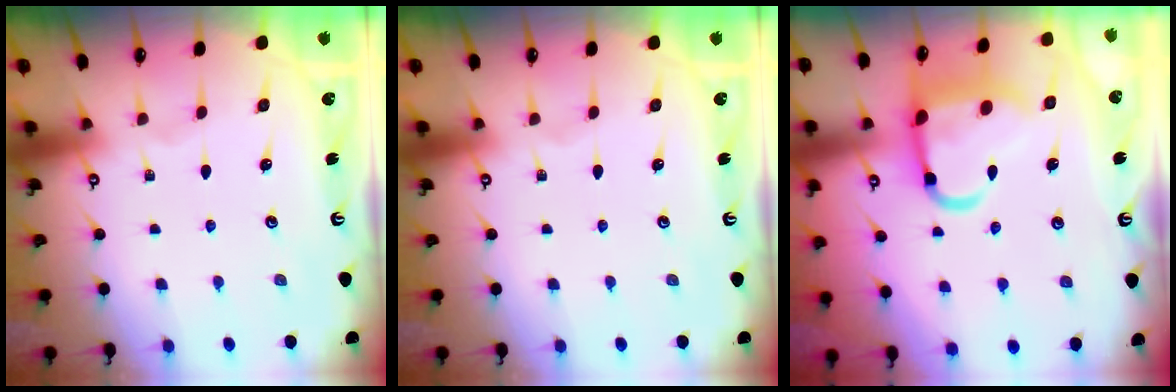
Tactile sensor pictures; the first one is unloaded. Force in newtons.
{"total": 0.0}
{"total": 13.2, "press": 13.1, "slide": 1.5}